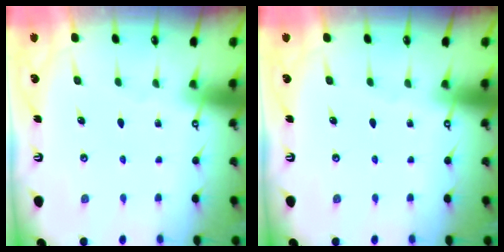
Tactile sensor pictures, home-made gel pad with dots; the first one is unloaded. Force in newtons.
{"total": 0.0}